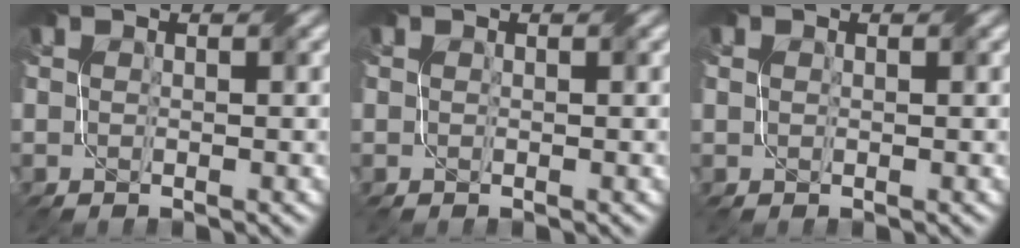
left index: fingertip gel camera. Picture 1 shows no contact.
{"total": 0.0}
{"total": 0.6, "force": [0.4, 0.5, -0.1], "torque": [0.000, 0.004, 0.008]}